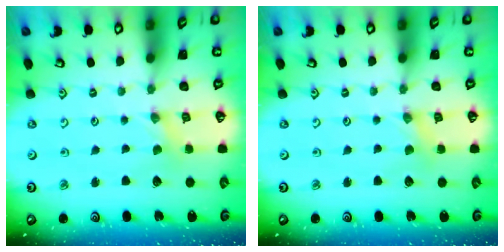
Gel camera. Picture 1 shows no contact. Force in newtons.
{"total": 1.4, "press": 1.3, "slide": 0.3}